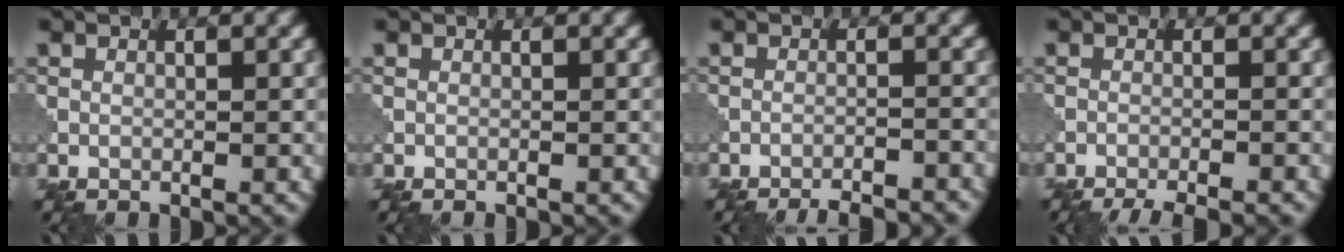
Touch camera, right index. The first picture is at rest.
{"total": 0.0}
{"total": 5.7, "force": [-5.4, 0.9, 1.7], "torque": [-0.016, 0.008, -0.073]}
{"total": 4.2, "force": [-3.7, 0.6, 1.9], "torque": [-0.026, -0.005, -0.060]}